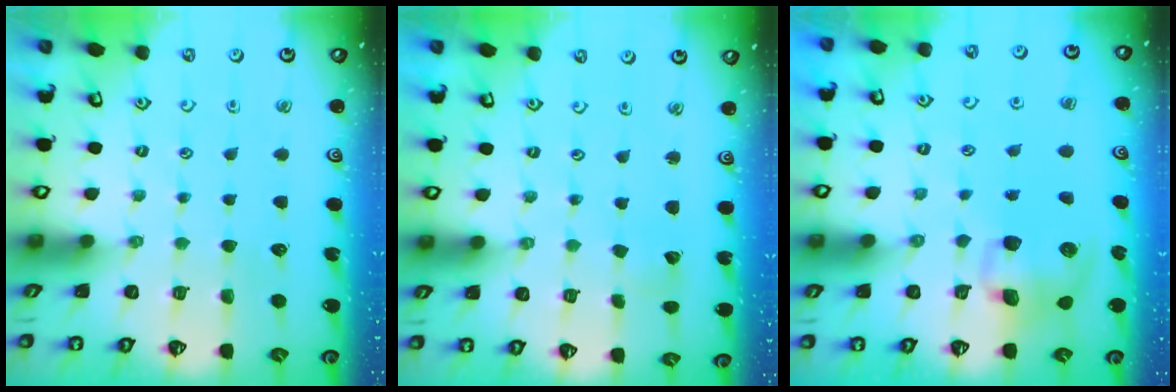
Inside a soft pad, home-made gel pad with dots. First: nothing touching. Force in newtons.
{"total": 2.0, "press": 2.0, "slide": 0.2}
{"total": 9.3, "press": 9.2, "slide": 1.5}